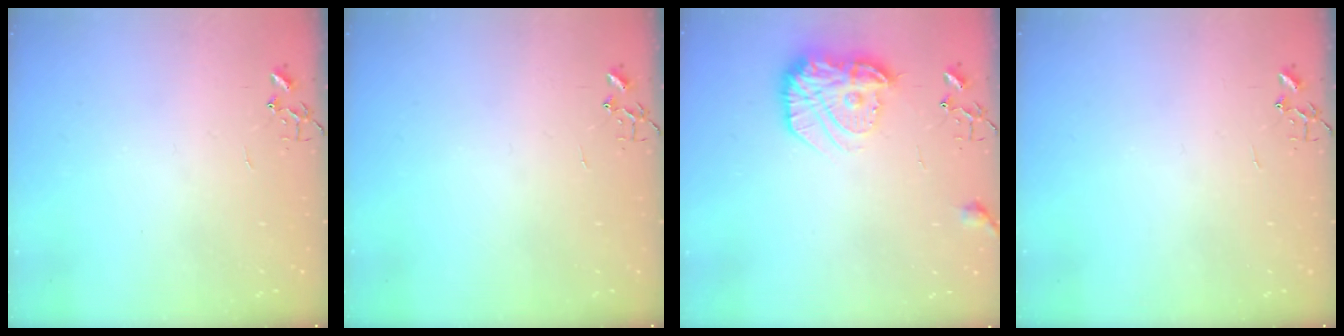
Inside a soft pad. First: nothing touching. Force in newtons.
{"total": 0.0}
{"total": 16.5, "press": 16.5, "slide": 1.1}
{"total": 0.0}